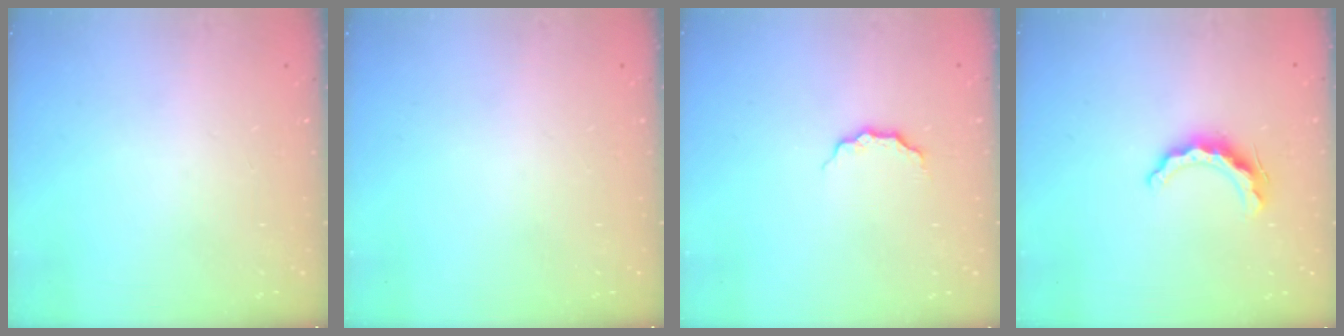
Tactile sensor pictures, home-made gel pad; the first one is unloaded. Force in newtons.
{"total": 0.0}
{"total": 2.7, "press": 2.6, "slide": 0.3}
{"total": 8.8, "press": 8.7, "slide": 0.4}